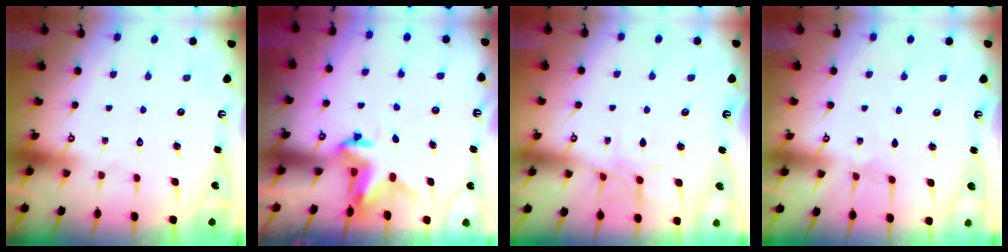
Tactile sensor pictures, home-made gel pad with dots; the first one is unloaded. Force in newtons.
{"total": 3.4, "press": 3.4, "slide": 0.1}
{"total": 5.2, "press": 5.1, "slide": 0.6}
{"total": 2.5, "press": 2.5, "slide": 0.5}